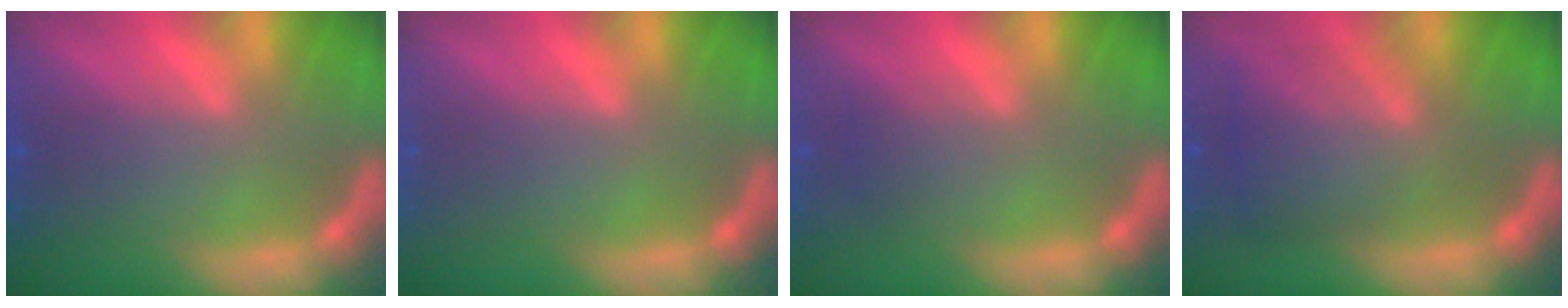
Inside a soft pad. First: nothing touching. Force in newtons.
{"total": 0.0}
{"total": 1.5}
{"total": 6.5}